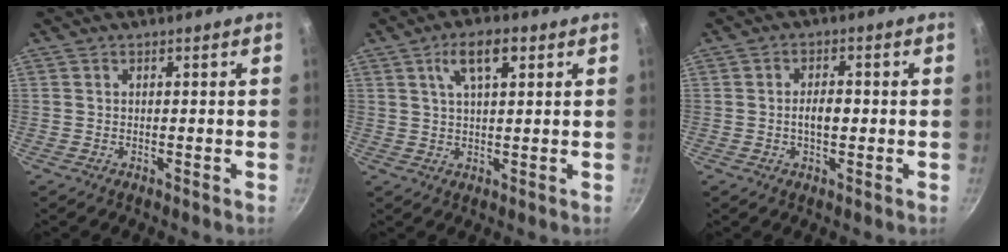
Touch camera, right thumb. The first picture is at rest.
{"total": 7.0, "force": [3.0, 2.7, 5.7], "torque": [-0.094, 0.002, 0.053]}
{"total": 3.9, "force": [-0.3, 2.1, 3.3], "torque": [-0.043, 0.012, -0.006]}